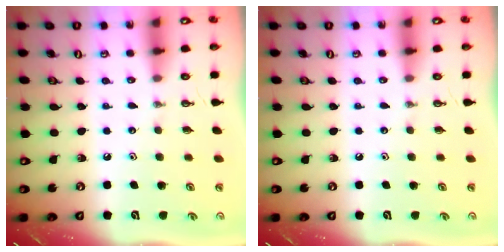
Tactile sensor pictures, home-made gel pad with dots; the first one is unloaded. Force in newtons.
{"total": 0.0}